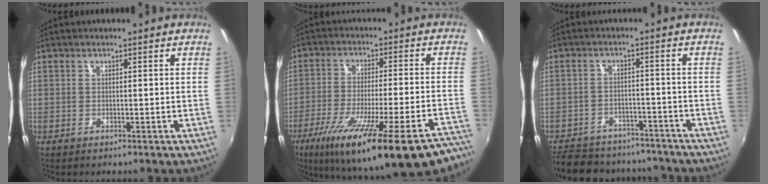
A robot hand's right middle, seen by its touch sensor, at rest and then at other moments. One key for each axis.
{"total": 29.6, "fx": -21.6, "fy": 5.7, "fz": 19.5, "tx": -0.311, "ty": -0.075, "tz": -0.308}
{"total": 18.6, "fx": -15.6, "fy": 7.6, "fz": 6.5, "tx": -0.154, "ty": 0.012, "tz": -0.211}